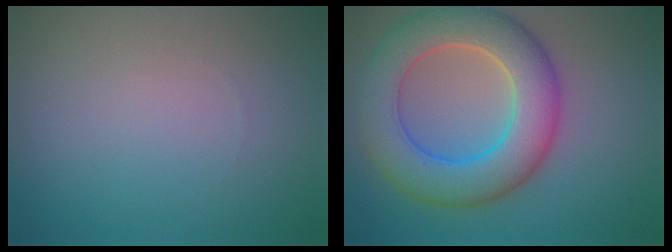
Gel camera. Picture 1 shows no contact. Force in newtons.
{"total": 8.2, "press": 8.2, "slide": 0.3}